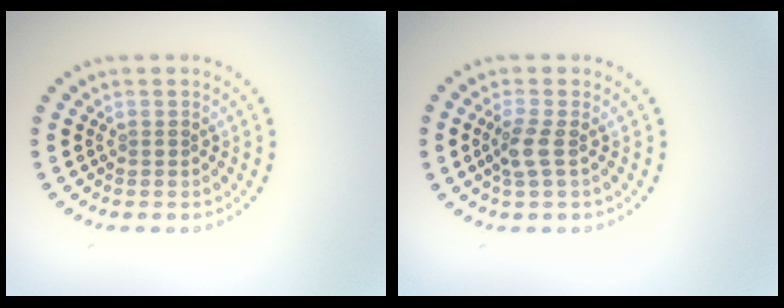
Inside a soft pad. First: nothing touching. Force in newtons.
{"total": 2.0, "press": 1.7, "slide": 1.0}